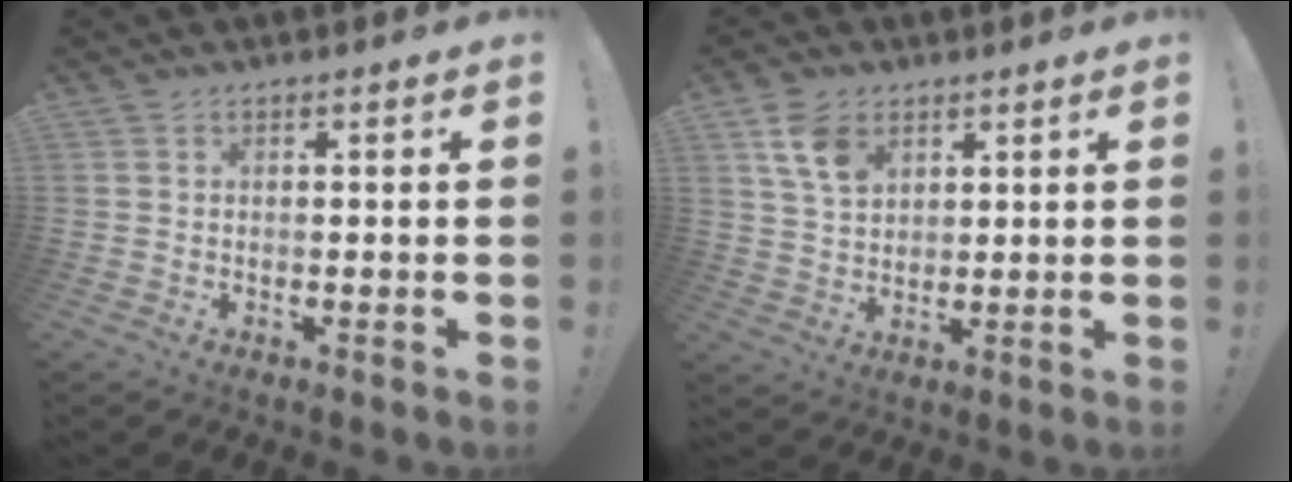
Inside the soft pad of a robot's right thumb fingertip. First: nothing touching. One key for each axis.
{"total": 8.7, "fx": 4.6, "fy": 5.6, "fz": 4.8, "tx": -0.086, "ty": -0.009, "tz": 0.092}